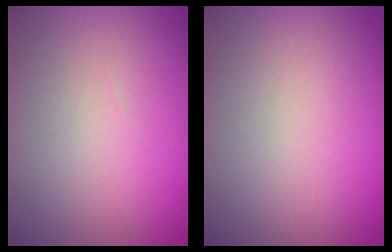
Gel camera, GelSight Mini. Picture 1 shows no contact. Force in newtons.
{"total": 0.0}